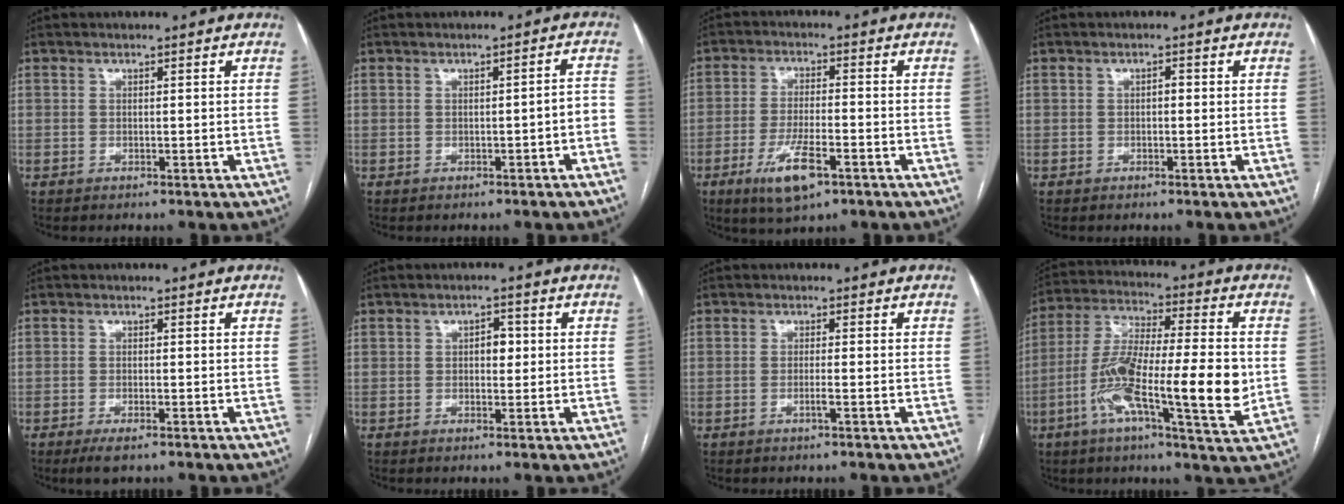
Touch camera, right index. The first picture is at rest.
{"total": 2.2, "force": [-1.2, 0.4, 1.9], "torque": [-0.014, 0.009, -0.015]}
{"total": 8.2, "force": [-4.2, 2.0, 6.7], "torque": [-0.130, -0.014, -0.068]}
{"total": 0.8, "force": [-0.1, 0.4, 0.7], "torque": [-0.009, 0.004, -0.003]}
{"total": 2.8, "force": [-1.9, 0.6, 2.0], "torque": [-0.039, -0.005, -0.031]}
{"total": 2.5, "force": [0.2, 1.5, 2.0], "torque": [-0.027, 0.010, 0.003]}
{"total": 1.4, "force": [-0.6, -0.4, 1.2], "torque": [-0.024, -0.002, -0.012]}
{"total": 18.0, "force": [-3.8, 2.4, 17.5], "torque": [-0.319, -0.003, -0.070]}